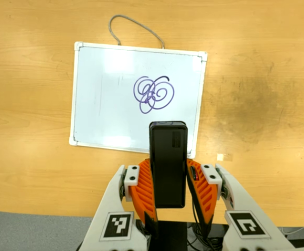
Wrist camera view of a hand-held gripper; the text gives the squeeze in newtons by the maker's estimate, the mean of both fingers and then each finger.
{"total": 4.4, "left": 3.3, "right": 5.5}